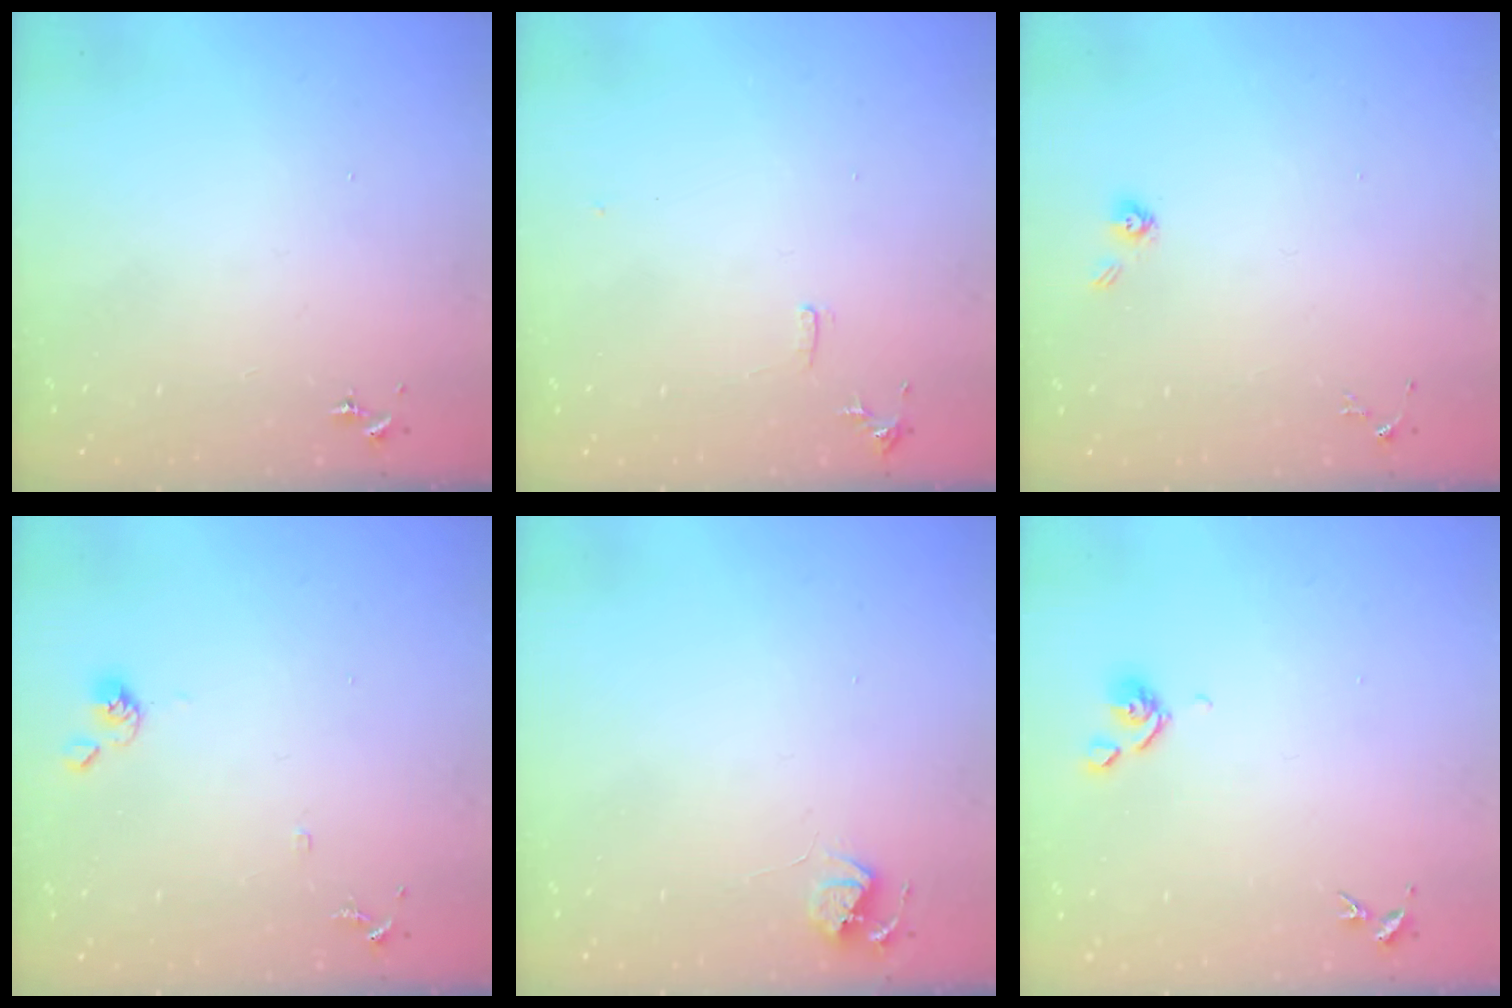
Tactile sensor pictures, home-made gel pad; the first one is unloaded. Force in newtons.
{"total": 7.4, "press": 7.3, "slide": 0.8}
{"total": 3.7, "press": 3.3, "slide": 1.8}
{"total": 7.8, "press": 7.8, "slide": 0.7}
{"total": 5.1, "press": 5.1, "slide": 0.6}
{"total": 5.8, "press": 5.7, "slide": 1.1}